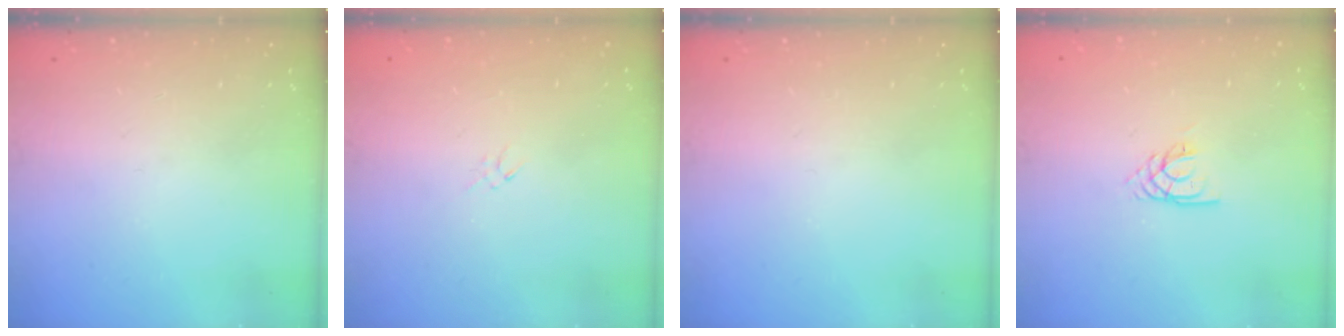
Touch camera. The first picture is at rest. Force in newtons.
{"total": 0.9, "press": 0.8, "slide": 0.4}
{"total": 0.0}
{"total": 2.1, "press": 2.1, "slide": 0.2}